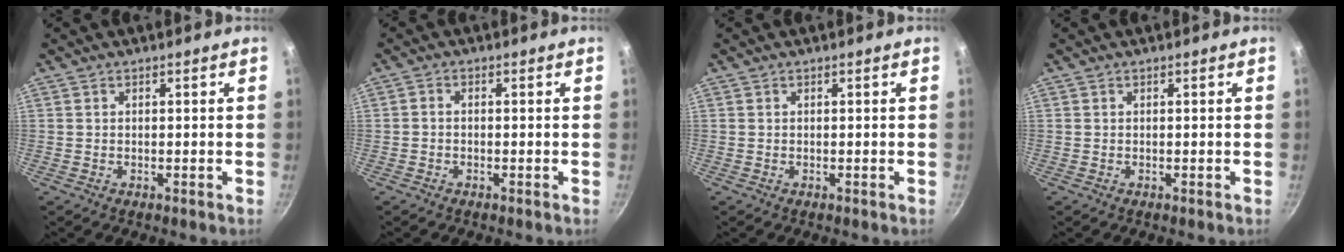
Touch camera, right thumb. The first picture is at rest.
{"total": 1.0, "force": [-0.6, 0.6, 0.6], "torque": [-0.014, 0.008, -0.014]}
{"total": 0.0}
{"total": 0.0}